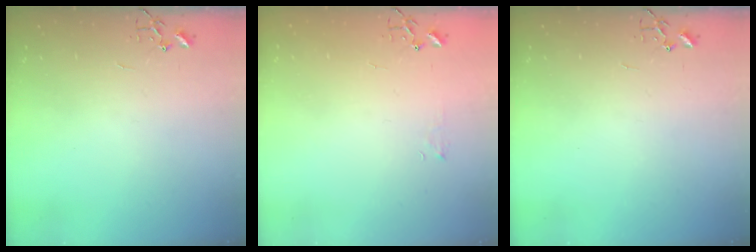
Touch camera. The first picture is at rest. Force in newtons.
{"total": 3.8, "press": 3.8, "slide": 0.5}
{"total": 0.0}